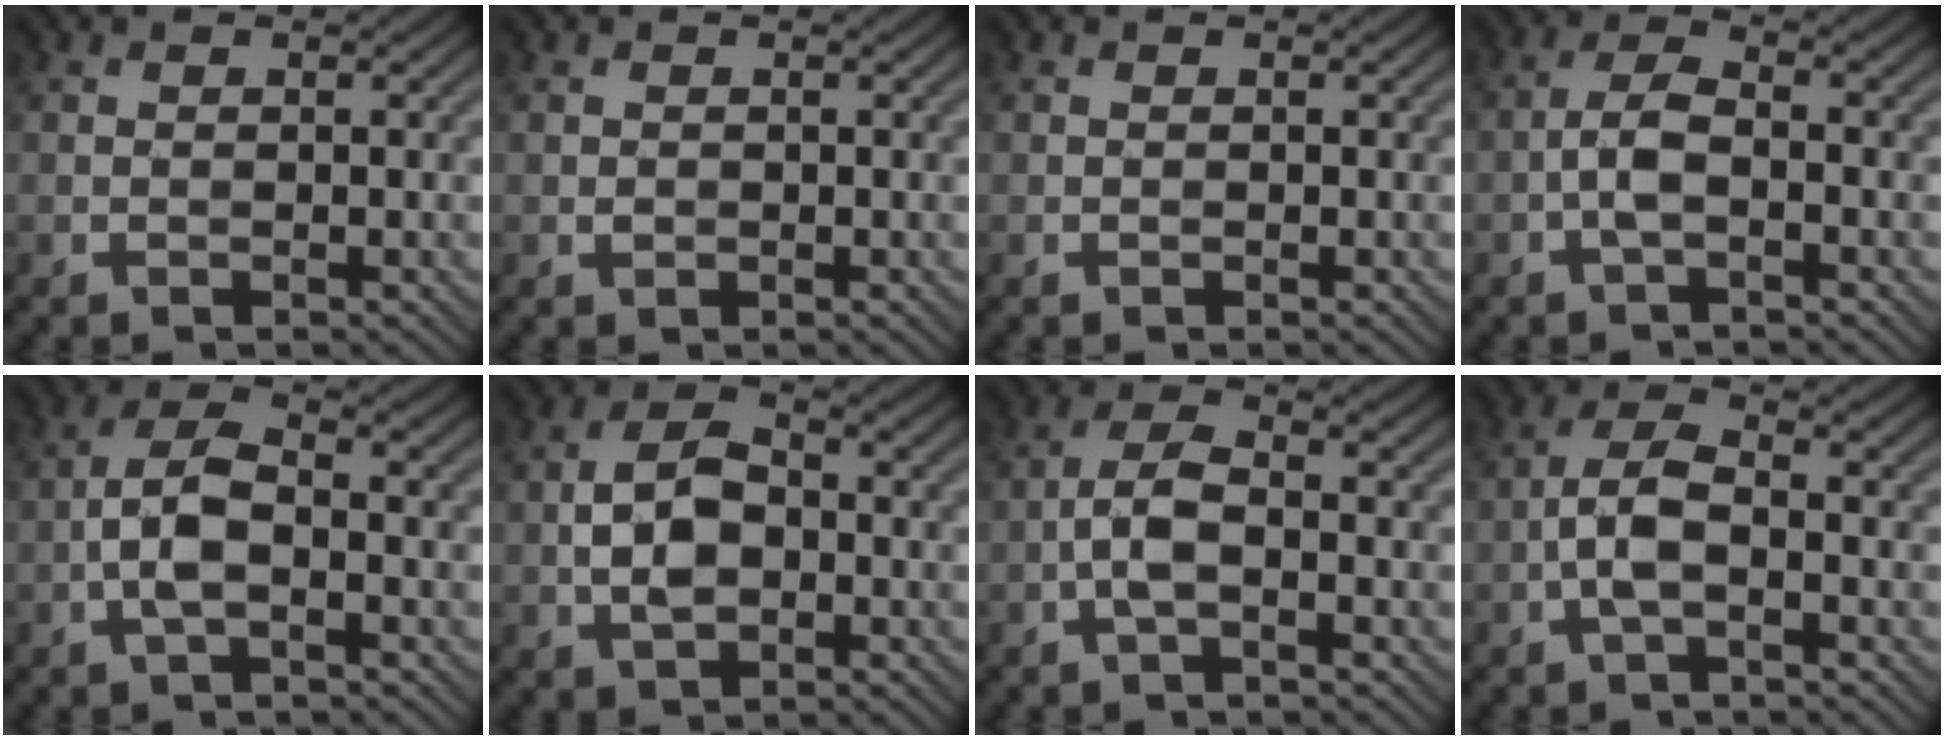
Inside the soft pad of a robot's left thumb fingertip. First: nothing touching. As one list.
[{"total": 0.5, "force": [0.0, 0.5, 0.2], "torque": [-0.002, -0.004, -0.001]}, {"total": 0.0}, {"total": 3.8, "force": [-1.4, 1.2, 3.3], "torque": [-0.073, 0.007, -0.035]}, {"total": 5.2, "force": [-1.7, 2.1, 4.4], "torque": [-0.095, 0.010, -0.042]}, {"total": 5.8, "force": [-1.0, 3.5, 4.5], "torque": [-0.093, 0.003, -0.022]}, {"total": 4.3, "force": [-1.5, 1.5, 3.7], "torque": [-0.083, 0.009, -0.038]}, {"total": 4.8, "force": [-1.6, 1.7, 4.2], "torque": [-0.090, 0.010, -0.042]}]